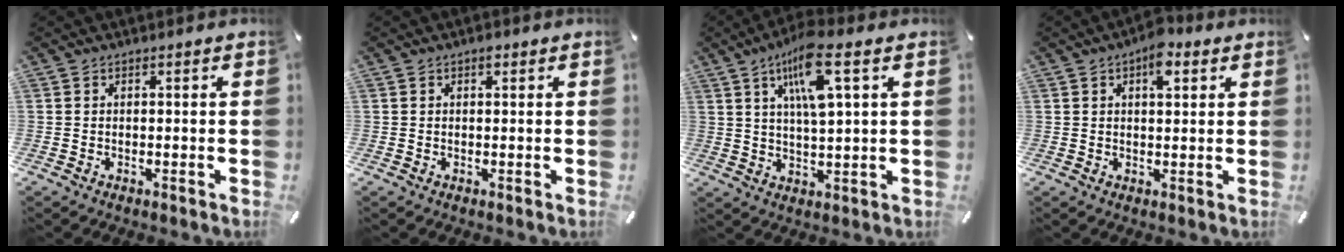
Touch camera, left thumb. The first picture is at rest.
{"total": 1.0, "force": [0.4, 0.7, 0.6], "torque": [-0.005, 0.001, 0.006]}
{"total": 11.2, "force": [5.4, 2.4, 9.5], "torque": [-0.183, -0.006, 0.088]}
{"total": 6.1, "force": [2.9, 3.1, 4.4], "torque": [-0.063, -0.004, 0.044]}